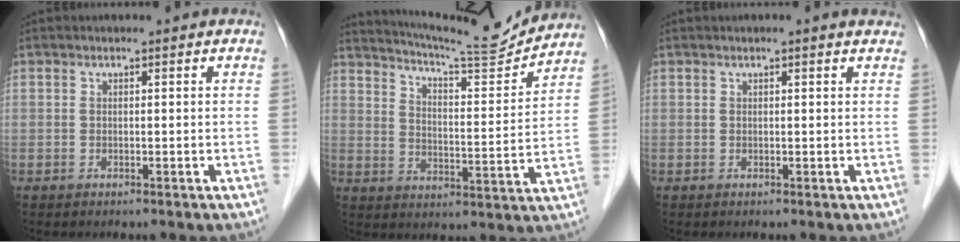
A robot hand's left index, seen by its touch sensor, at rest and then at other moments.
{"total": 14.5, "force": [14.0, -0.7, 3.5], "torque": [-0.067, -0.028, 0.203]}
{"total": 1.5, "force": [1.3, 0.0, 0.9], "torque": [-0.013, 0.009, 0.011]}